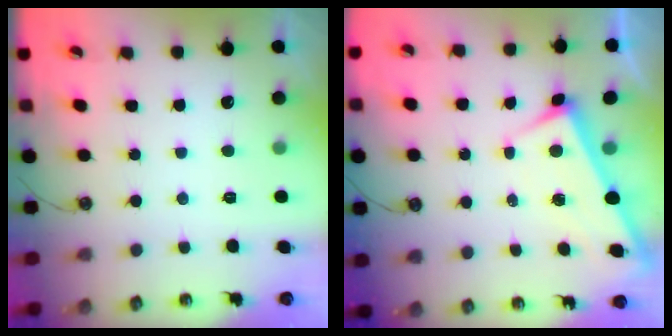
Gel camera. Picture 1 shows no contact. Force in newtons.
{"total": 2.6, "press": 2.6, "slide": 0.2}